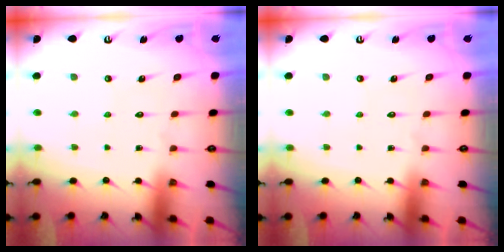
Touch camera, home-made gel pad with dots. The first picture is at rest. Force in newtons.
{"total": 0.0}